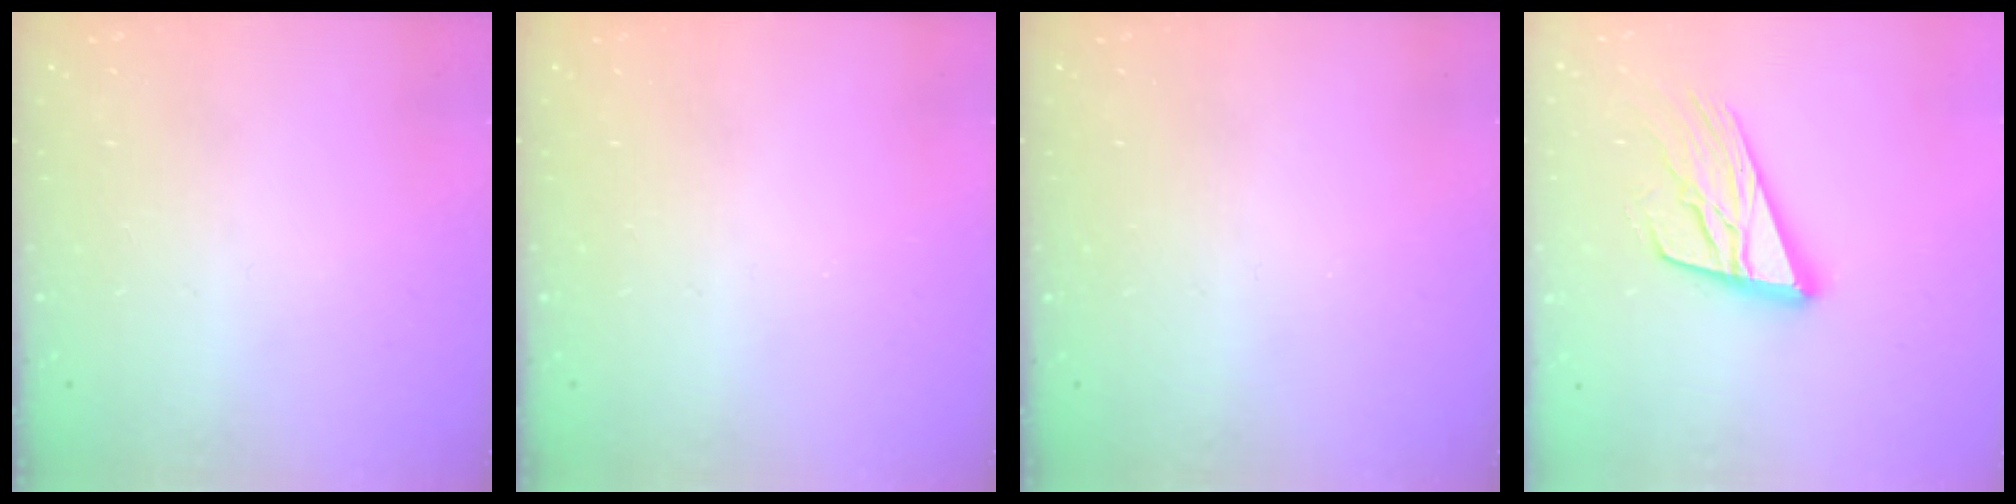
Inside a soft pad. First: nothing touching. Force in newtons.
{"total": 0.0}
{"total": 0.0}
{"total": 18.2, "press": 17.7, "slide": 4.2}